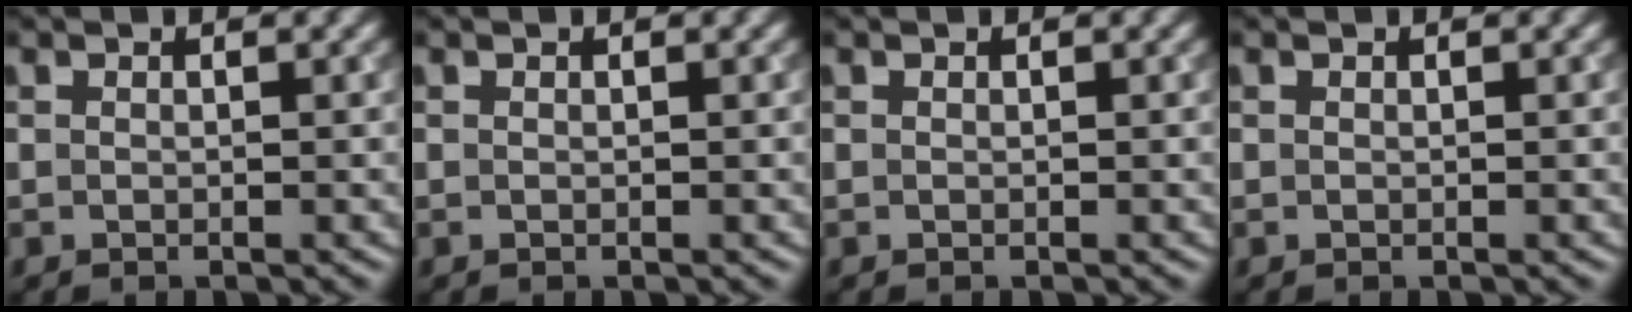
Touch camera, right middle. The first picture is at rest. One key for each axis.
{"total": 0.0}
{"total": 0.0}
{"total": 0.0}